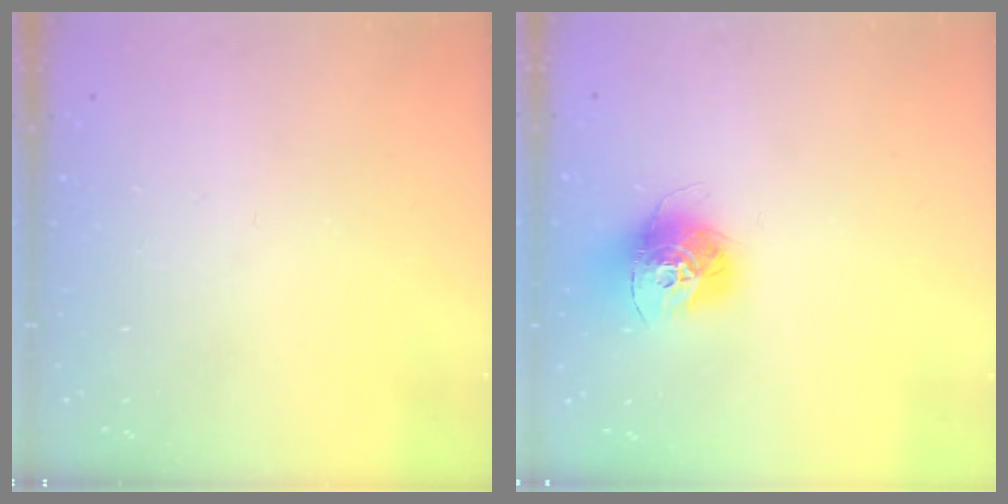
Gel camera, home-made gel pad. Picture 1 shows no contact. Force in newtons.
{"total": 13.9, "press": 13.9, "slide": 1.3}